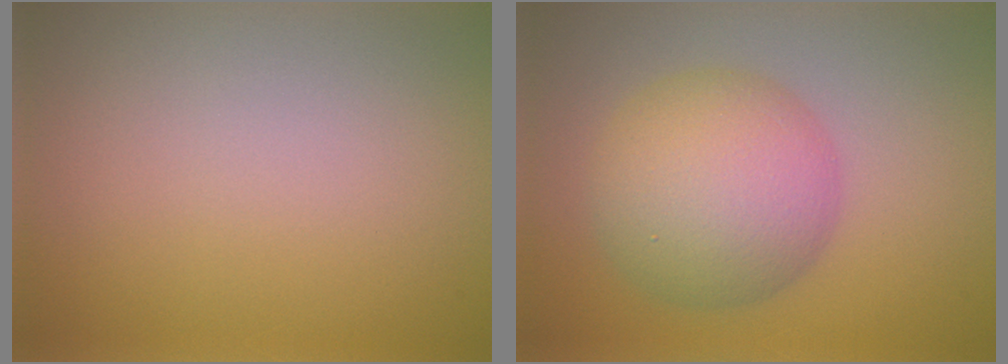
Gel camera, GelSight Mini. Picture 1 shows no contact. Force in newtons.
{"total": 8.1, "press": 8.1, "slide": 0.3}